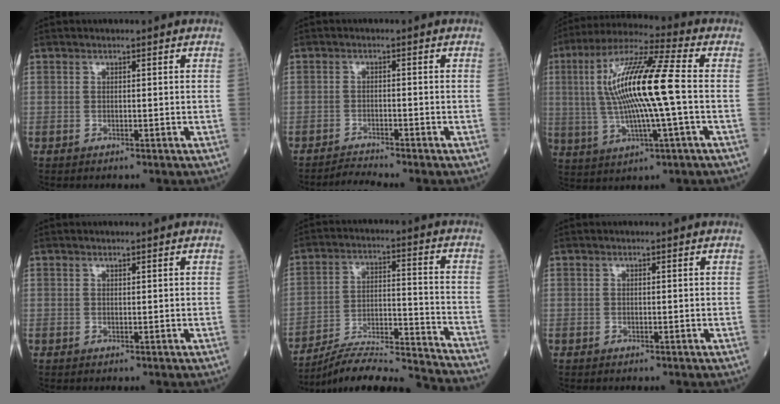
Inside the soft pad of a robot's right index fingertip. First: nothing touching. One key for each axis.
{"total": 2.6, "fx": -2.3, "fy": -1.2, "fz": -0.2, "tx": -0.004, "ty": -0.015, "tz": -0.041}
{"total": 16.5, "fx": -1.2, "fy": -2.9, "fz": 16.2, "tx": -0.300, "ty": 0.004, "tz": -0.032}
{"total": 0.0}
{"total": 18.2, "fx": -17.4, "fy": -1.2, "fz": 5.2, "tx": -0.090, "ty": 0.003, "tz": -0.269}
{"total": 0.0}